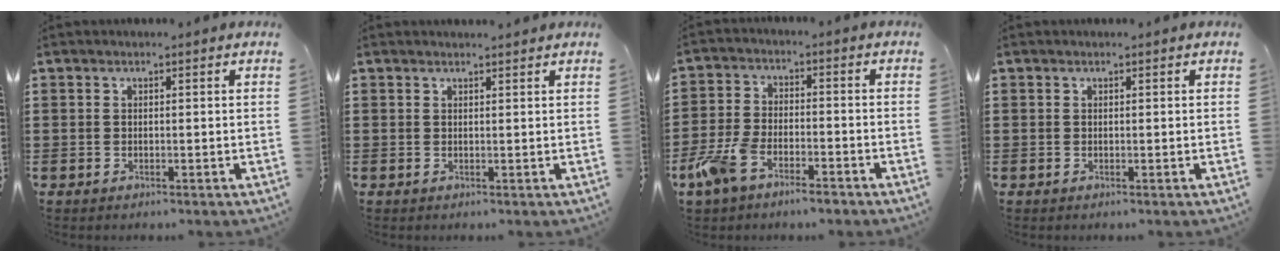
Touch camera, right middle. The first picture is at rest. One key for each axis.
{"total": 0.8, "fx": 0.8, "fy": -0.1, "fz": 0.0, "tx": -0.001, "ty": -0.003, "tz": 0.016}
{"total": 6.6, "fx": -5.0, "fy": 2.3, "fz": 3.8, "tx": -0.102, "ty": -0.003, "tz": -0.101}
{"total": 0.0}